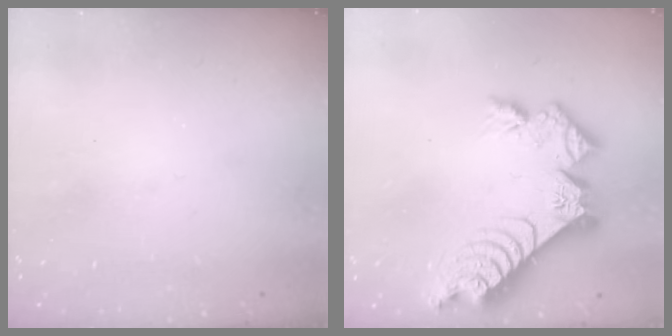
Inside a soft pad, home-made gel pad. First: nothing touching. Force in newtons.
{"total": 13.3, "press": 13.2, "slide": 1.2}